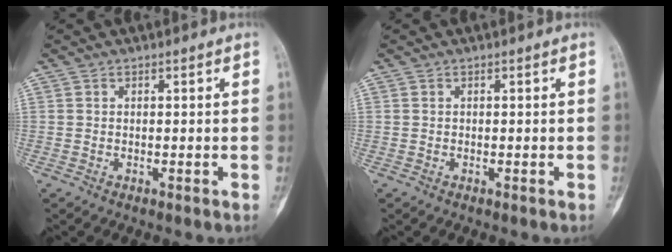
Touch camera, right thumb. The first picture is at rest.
{"total": 0.0}